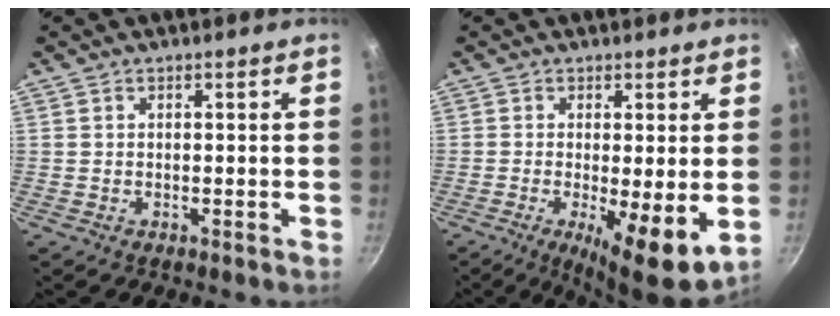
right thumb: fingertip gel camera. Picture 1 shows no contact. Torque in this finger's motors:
{"motor_torque": [-0.35, 0.83, 0.03, -0.03, 0.09]}